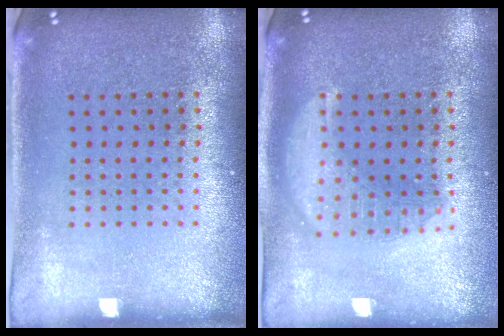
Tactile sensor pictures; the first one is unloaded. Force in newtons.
{"total": 3.1, "press": 3.1, "slide": 0.3}